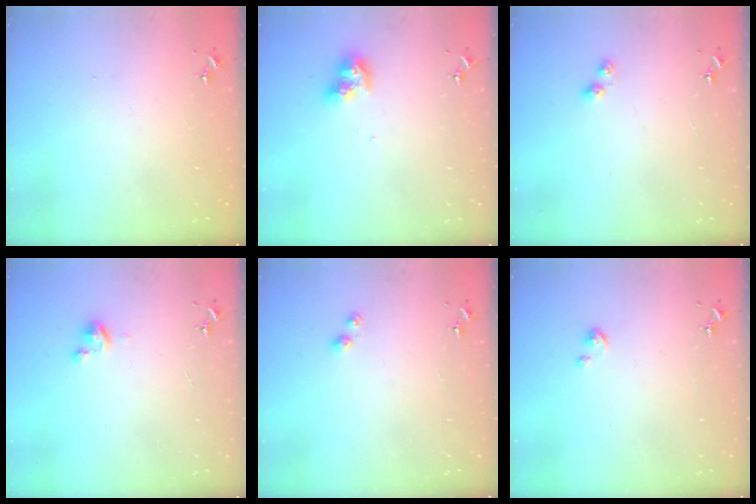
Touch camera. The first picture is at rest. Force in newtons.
{"total": 10.3, "press": 10.3, "slide": 1.2}
{"total": 2.8, "press": 2.7, "slide": 0.4}
{"total": 2.8, "press": 2.8, "slide": 0.3}
{"total": 3.5, "press": 3.4, "slide": 0.6}
{"total": 2.2, "press": 2.2, "slide": 0.2}